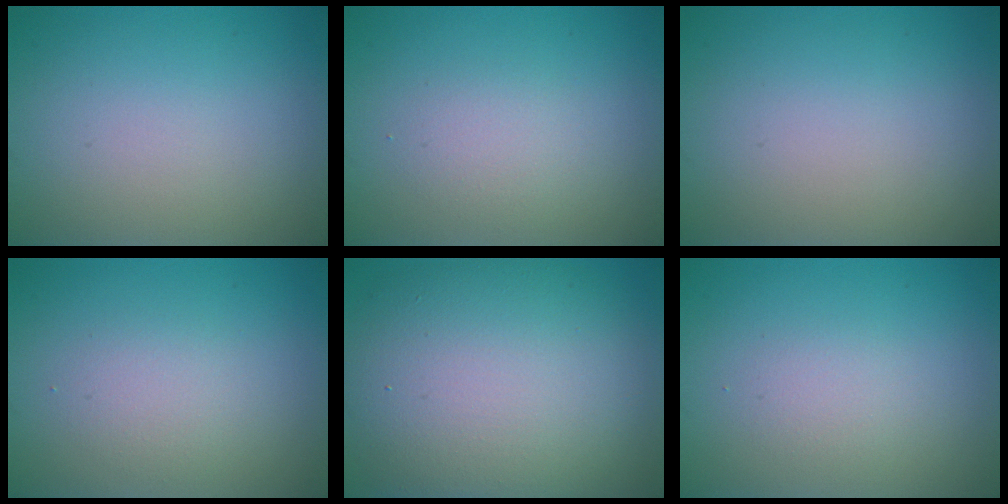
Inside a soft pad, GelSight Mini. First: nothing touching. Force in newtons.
{"total": 1.8, "press": 1.8, "slide": 0.0}
{"total": 0.0}
{"total": 1.9, "press": 1.9, "slide": 0.1}
{"total": 12.7, "press": 12.6, "slide": 0.8}
{"total": 1.5, "press": 1.4, "slide": 0.1}